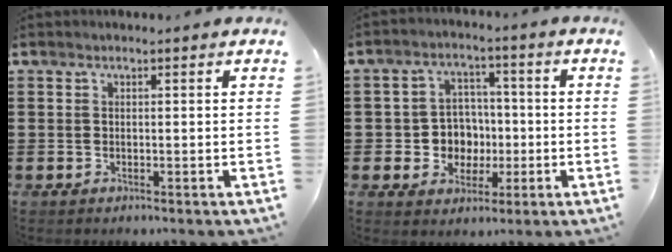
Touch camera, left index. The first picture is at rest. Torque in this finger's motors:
{"motor_torque": [0.73, 0.77, 0.20, 0.04]}